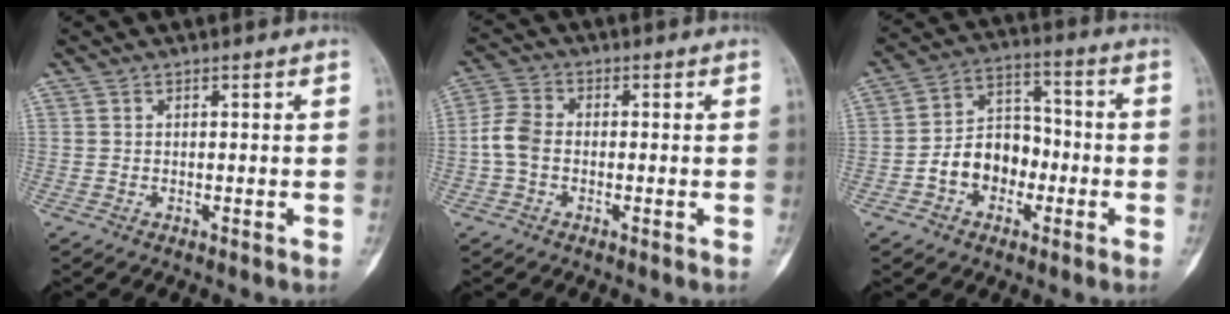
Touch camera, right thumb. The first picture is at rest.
{"total": 5.2, "force": [-0.9, 3.8, 3.5], "torque": [-0.073, 0.014, -0.027]}
{"total": 10.9, "force": [-3.0, 8.2, 6.4], "torque": [-0.075, 0.049, -0.060]}